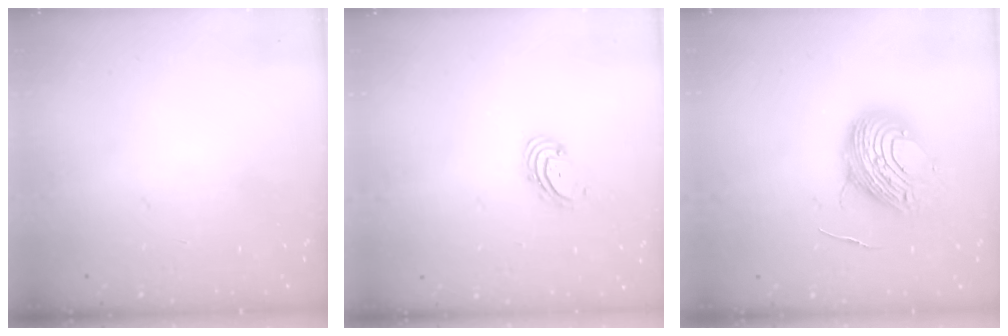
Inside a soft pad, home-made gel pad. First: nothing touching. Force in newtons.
{"total": 2.0, "press": 1.9, "slide": 0.6}
{"total": 11.2, "press": 11.2, "slide": 1.2}